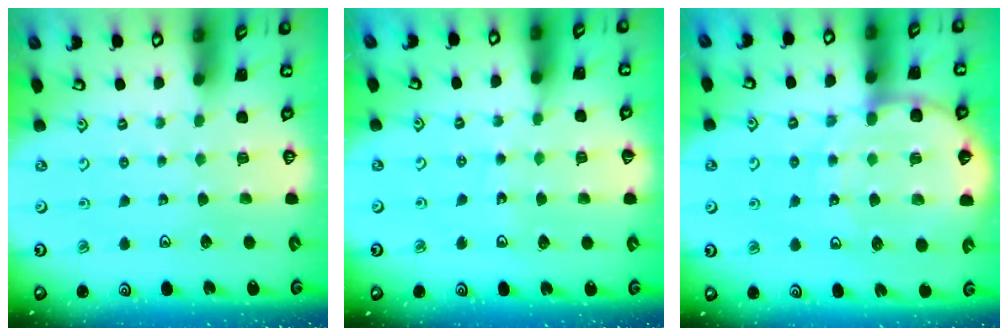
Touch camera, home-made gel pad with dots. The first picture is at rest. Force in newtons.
{"total": 5.5, "press": 4.9, "slide": 2.4}
{"total": 11.9, "press": 11.5, "slide": 3.2}